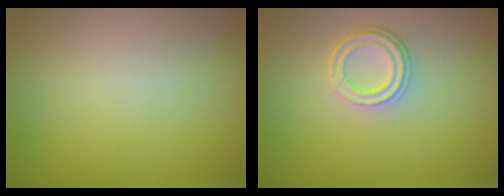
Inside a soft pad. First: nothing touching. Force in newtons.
{"total": 2.8, "press": 2.3, "slide": 1.6}